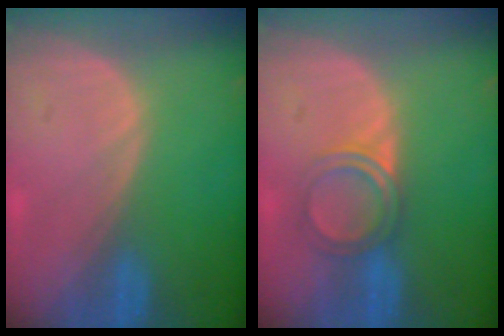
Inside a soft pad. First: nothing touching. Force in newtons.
{"total": 4.2, "press": 4.0, "slide": 1.4}